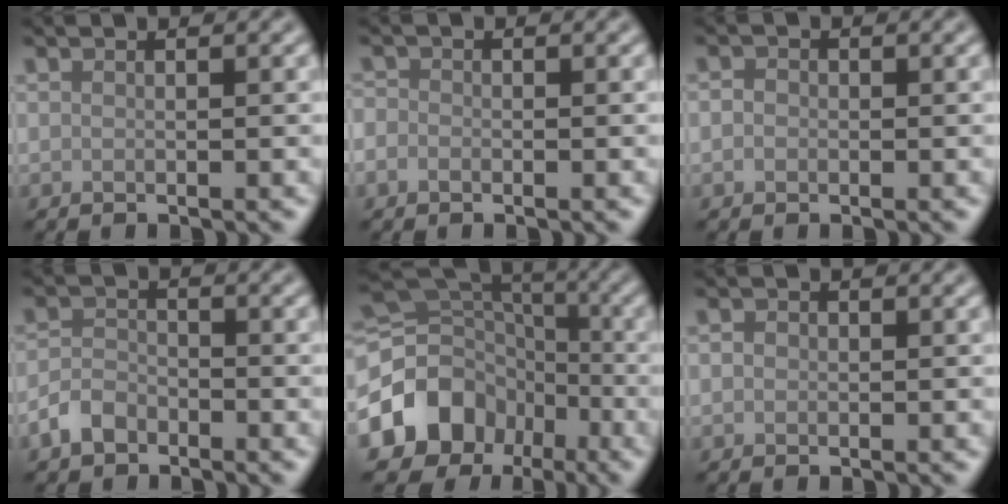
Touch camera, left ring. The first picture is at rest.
{"total": 1.2, "force": [-0.6, 0.9, 0.4], "torque": [-0.005, 0.001, -0.017]}
{"total": 1.1, "force": [-0.4, 1.0, 0.4], "torque": [-0.005, 0.000, -0.011]}
{"total": 2.7, "force": [-1.9, 1.6, 1.0], "torque": [-0.018, 0.005, -0.044]}
{"total": 12.7, "force": [-5.4, 10.5, 4.8], "torque": [-0.112, -0.006, -0.097]}
{"total": 0.9, "force": [-0.1, 0.8, 0.3], "torque": [-0.003, -0.003, -0.004]}